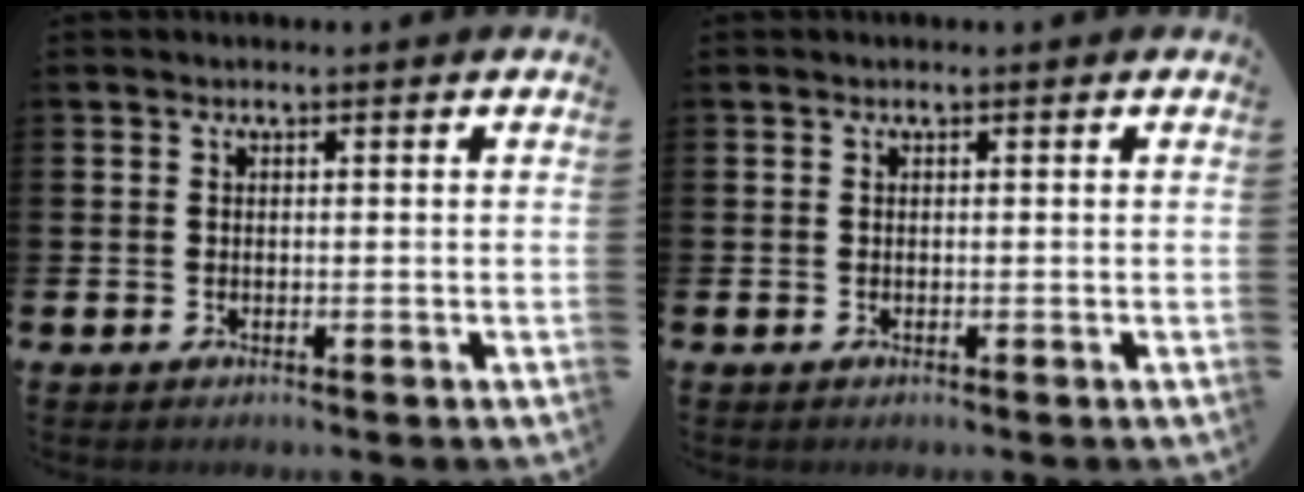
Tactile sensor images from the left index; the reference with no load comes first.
{"total": 0.0}